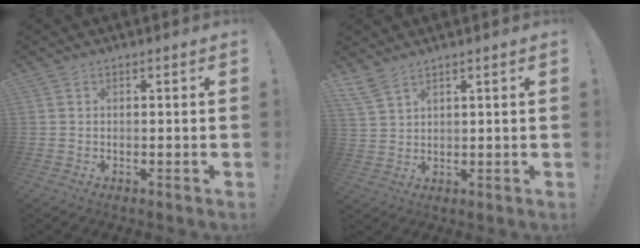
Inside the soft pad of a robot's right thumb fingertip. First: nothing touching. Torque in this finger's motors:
{"motor_torque": [1.00, 1.70, 1.06, 0.94, 0.20]}